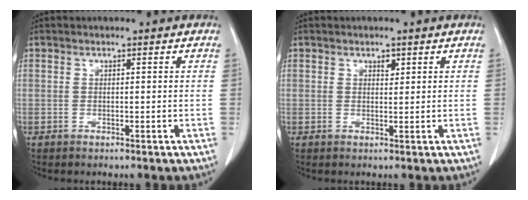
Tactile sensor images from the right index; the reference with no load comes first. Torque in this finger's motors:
{"motor_torque": [0.01, 0.01, 0.00, 0.02]}